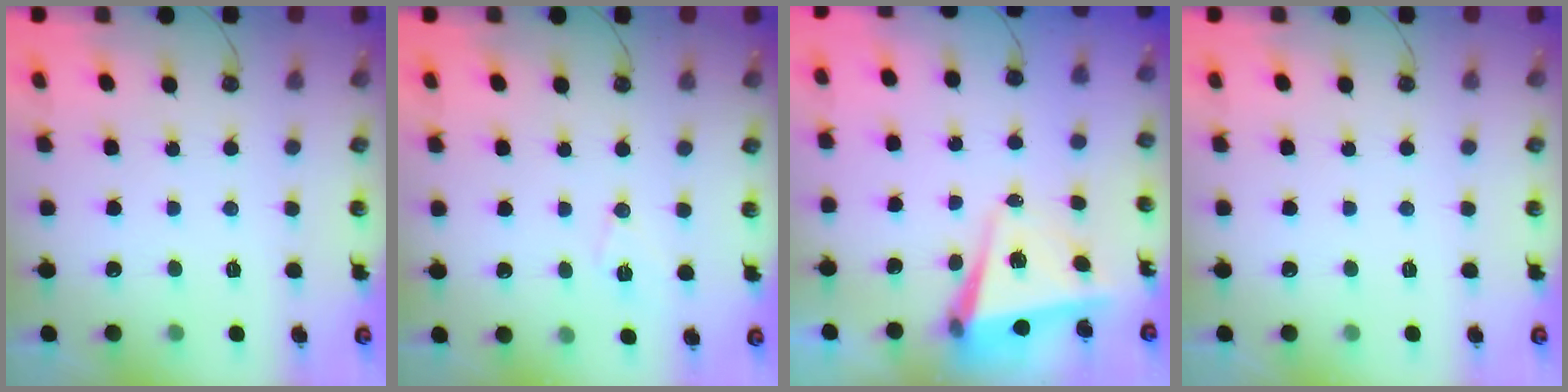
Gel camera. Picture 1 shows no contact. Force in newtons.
{"total": 7.5, "press": 6.1, "slide": 4.5}
{"total": 6.7, "press": 5.7, "slide": 3.6}
{"total": 0.0}